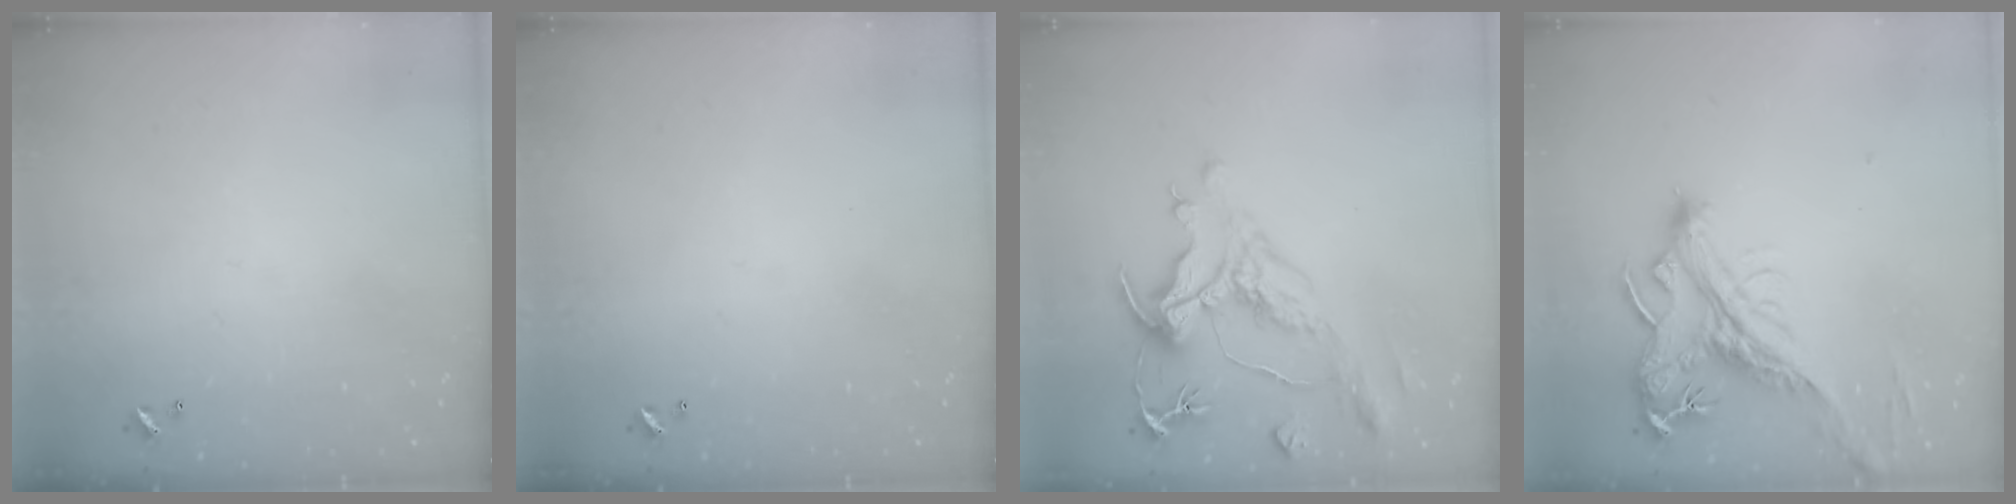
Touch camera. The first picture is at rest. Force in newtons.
{"total": 0.0}
{"total": 2.0, "press": 1.0, "slide": 1.8}
{"total": 4.6, "press": 4.3, "slide": 1.4}